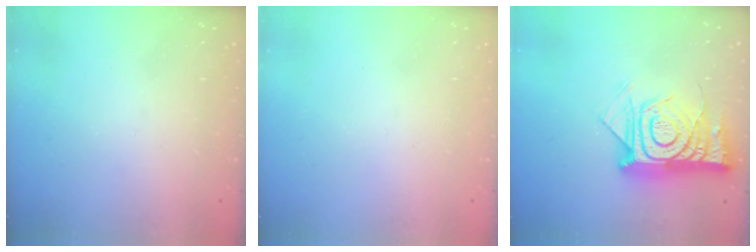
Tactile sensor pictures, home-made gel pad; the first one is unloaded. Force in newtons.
{"total": 1.8, "press": 1.7, "slide": 0.1}
{"total": 16.9, "press": 16.9, "slide": 1.2}